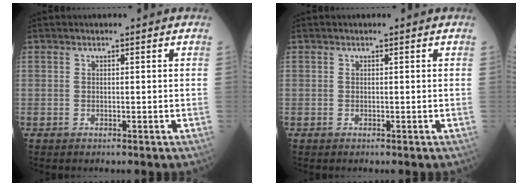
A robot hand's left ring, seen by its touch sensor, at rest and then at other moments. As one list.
[{"total": 0.0}]